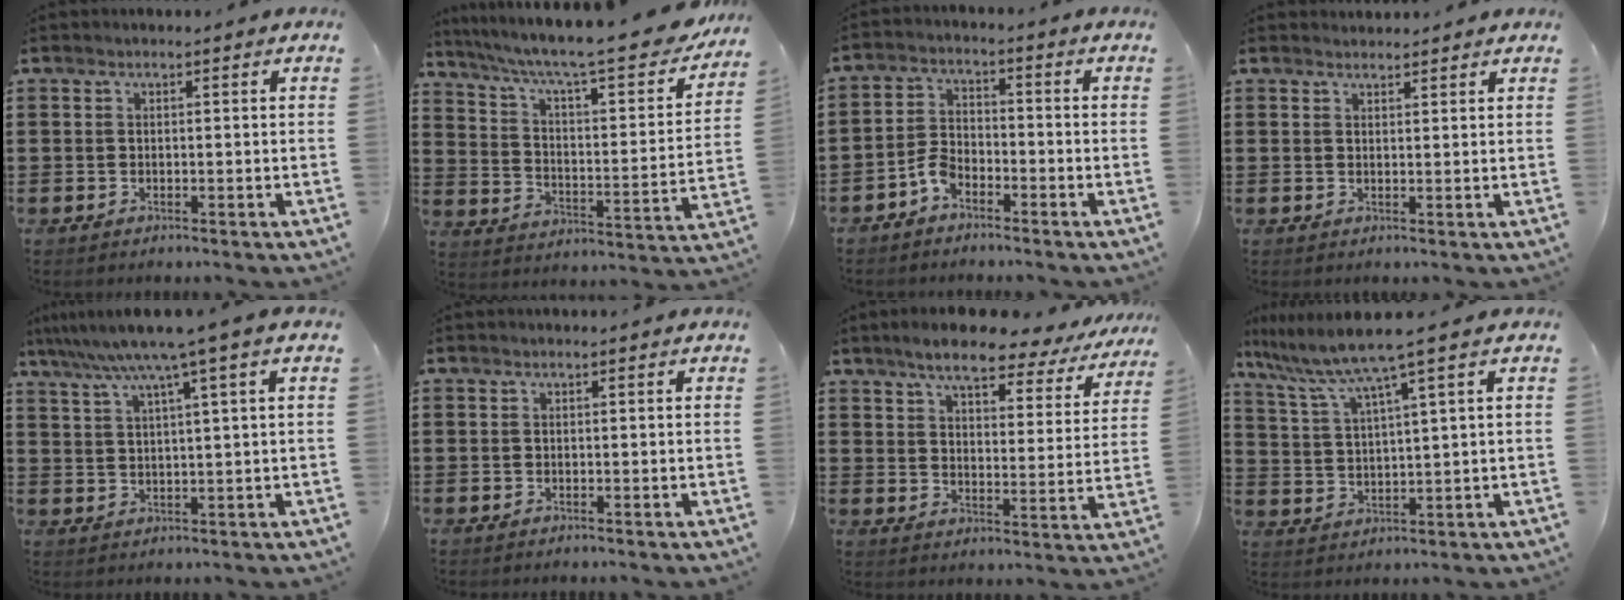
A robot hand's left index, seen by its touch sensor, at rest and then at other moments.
{"total": 8.9, "force": [7.1, 0.9, 5.3], "torque": [-0.115, -0.054, 0.111]}
{"total": 3.8, "force": [-2.8, 1.8, 1.8], "torque": [-0.048, 0.005, -0.058]}
{"total": 1.5, "force": [1.5, 0.2, 0.0], "torque": [-0.003, 0.002, 0.030]}
{"total": 6.3, "force": [4.0, -0.8, 4.8], "torque": [-0.106, -0.019, 0.063]}
{"total": 0.0}
{"total": 7.7, "force": [6.6, 1.3, 3.8], "torque": [-0.084, -0.031, 0.109]}
{"total": 6.2, "force": [4.4, -0.9, 4.2], "torque": [-0.107, -0.033, 0.067]}